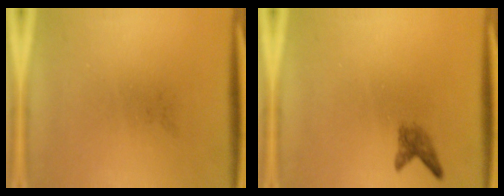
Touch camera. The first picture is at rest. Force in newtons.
{"total": 1.8}